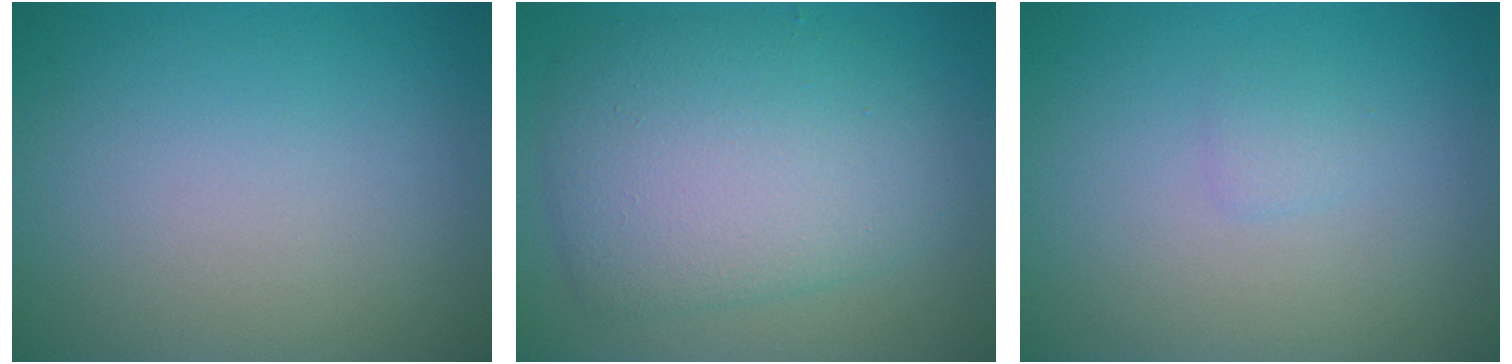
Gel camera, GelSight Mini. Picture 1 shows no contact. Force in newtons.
{"total": 7.2, "press": 7.2, "slide": 0.1}
{"total": 0.8, "press": 0.8, "slide": 0.0}